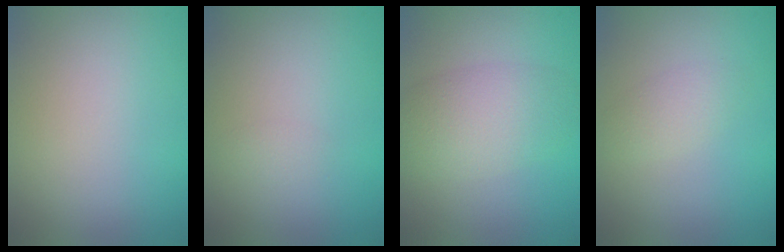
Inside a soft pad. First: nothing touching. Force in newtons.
{"total": 0.6, "press": 0.6, "slide": 0.0}
{"total": 4.7, "press": 4.7, "slide": 0.2}
{"total": 1.5, "press": 1.5, "slide": 0.0}